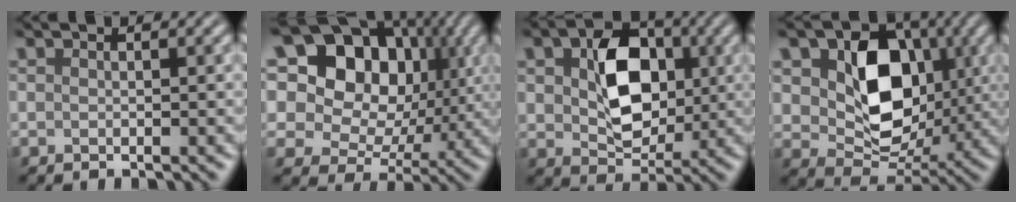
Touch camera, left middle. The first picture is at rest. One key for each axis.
{"total": 14.2, "fx": 5.9, "fy": 10.7, "fz": 7.2, "tx": -0.157, "ty": 0.070, "tz": 0.097}
{"total": 6.4, "fx": 1.2, "fy": 4.4, "fz": 4.5, "tx": -0.092, "ty": 0.007, "tz": 0.030}
{"total": 8.3, "fx": 1.7, "fy": 6.2, "fz": 5.3, "tx": -0.114, "ty": -0.008, "tz": 0.044}